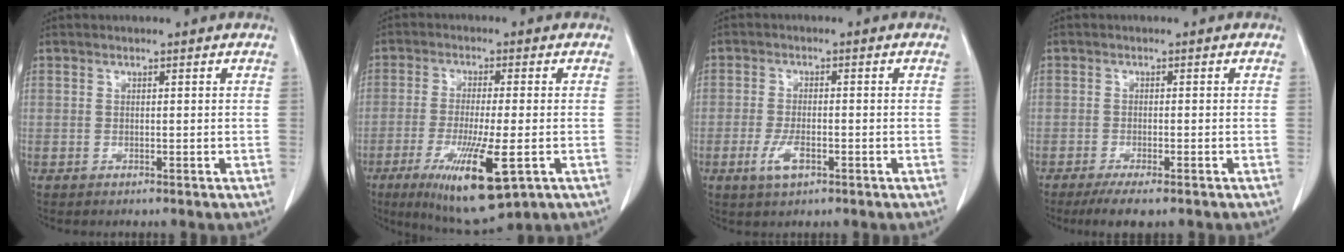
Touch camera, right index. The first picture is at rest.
{"total": 12.6, "force": [-5.1, 1.8, 11.4], "torque": [-0.204, -0.040, -0.077]}
{"total": 3.9, "force": [-1.7, 1.3, 3.3], "torque": [-0.070, -0.004, -0.028]}
{"total": 5.0, "force": [-3.6, 0.7, 3.4], "torque": [-0.049, -0.013, -0.054]}